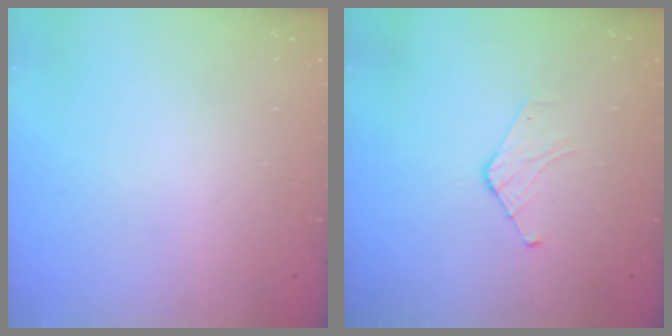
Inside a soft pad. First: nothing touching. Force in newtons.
{"total": 4.1, "press": 4.0, "slide": 0.4}